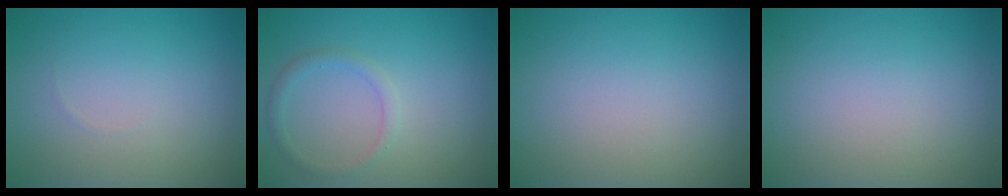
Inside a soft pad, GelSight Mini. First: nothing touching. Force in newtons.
{"total": 1.4, "press": 1.4, "slide": 0.1}
{"total": 0.0}
{"total": 0.0}